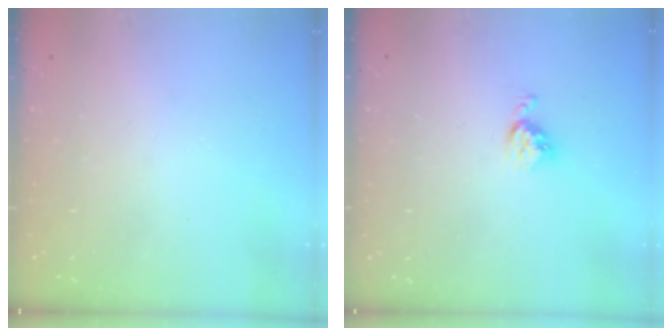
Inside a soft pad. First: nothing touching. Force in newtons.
{"total": 4.2, "press": 4.2, "slide": 0.5}